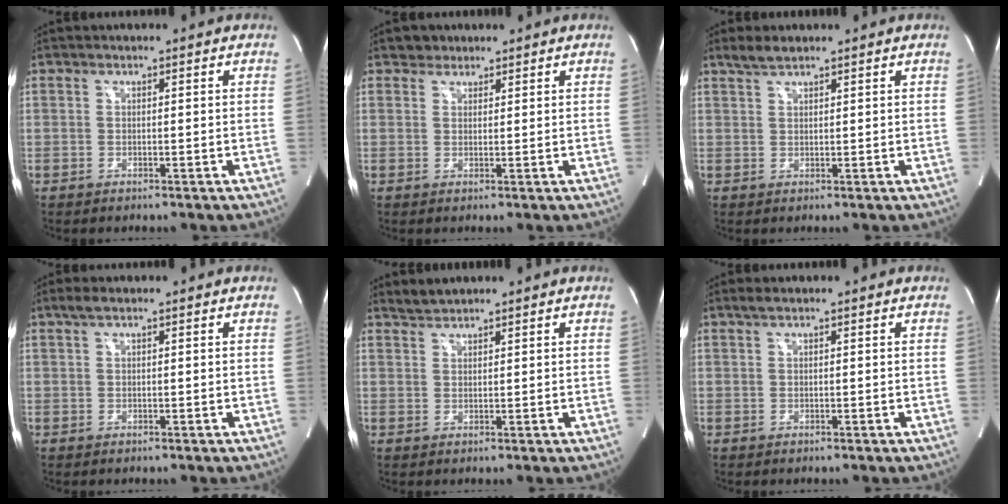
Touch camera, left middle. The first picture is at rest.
{"total": 1.9, "force": [1.4, 1.3, -0.2], "torque": [0.007, 0.005, 0.017]}
{"total": 2.2, "force": [1.9, 0.4, 1.0], "torque": [-0.027, 0.008, 0.041]}
{"total": 1.5, "force": [0.9, 0.3, 1.1], "torque": [-0.029, 0.014, 0.019]}
{"total": 1.8, "force": [1.7, 0.2, 0.1], "torque": [-0.008, 0.007, 0.039]}
{"total": 0.9, "force": [0.7, 0.1, 0.6], "torque": [-0.017, 0.010, 0.015]}